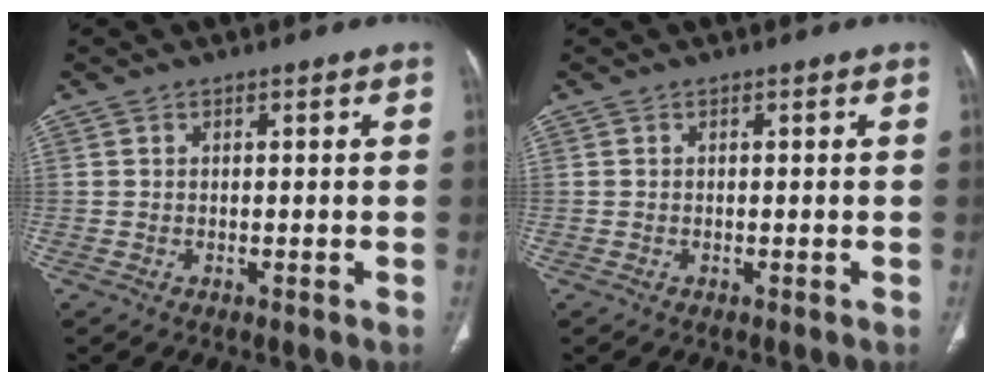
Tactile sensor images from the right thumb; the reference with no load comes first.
{"total": 0.0}